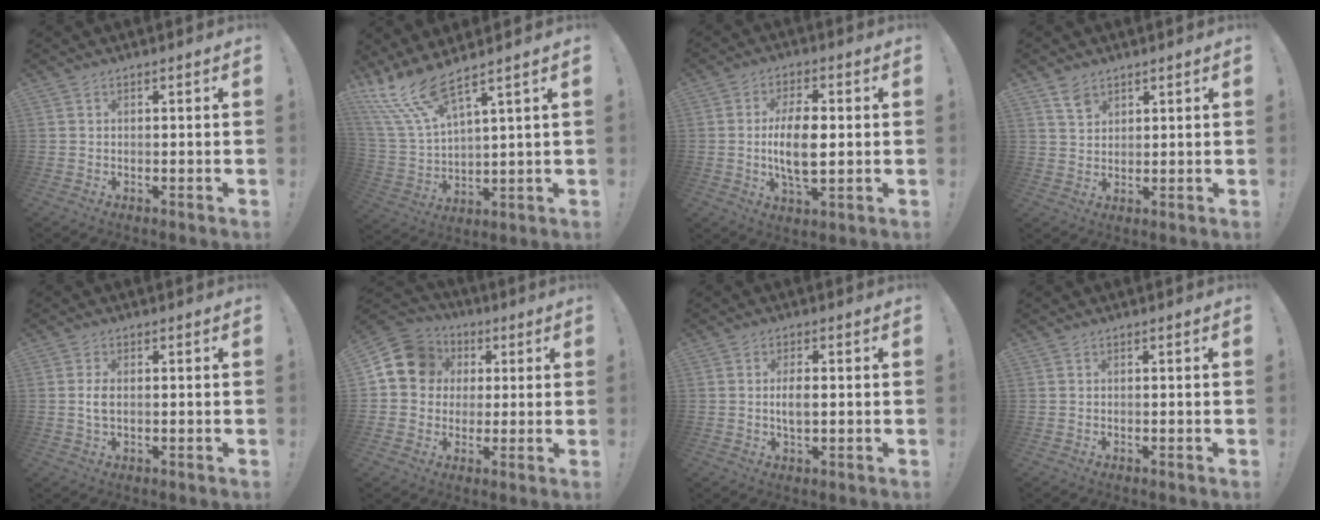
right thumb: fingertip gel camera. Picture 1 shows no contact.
{"total": 11.3, "force": [8.8, 2.3, 6.7], "torque": [-0.143, -0.059, 0.156]}
{"total": 11.4, "force": [0.0, 5.0, 10.2], "torque": [-0.189, -0.008, -0.008]}
{"total": 4.7, "force": [3.3, 2.7, 1.9], "torque": [-0.028, -0.016, 0.061]}
{"total": 3.1, "force": [-0.1, 1.6, 2.7], "torque": [-0.049, -0.001, -0.005]}
{"total": 12.3, "force": [3.2, 10.8, 4.9], "torque": [-0.071, -0.006, 0.064]}
{"total": 3.7, "force": [-0.2, 1.4, 3.4], "torque": [-0.055, -0.003, -0.009]}
{"total": 0.0}